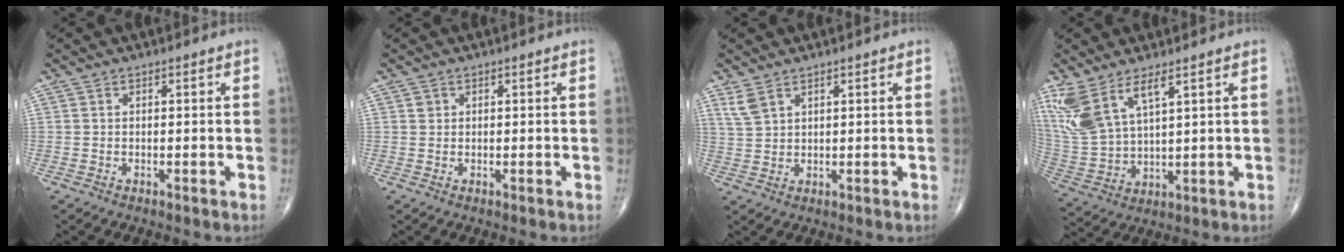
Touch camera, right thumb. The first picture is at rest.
{"total": 0.9, "force": [0.3, 0.8, 0.2], "torque": [0.004, 0.000, 0.004]}
{"total": 3.2, "force": [2.3, 1.5, 1.7], "torque": [-0.036, -0.003, 0.056]}
{"total": 11.9, "force": [7.0, 4.3, 8.7], "torque": [-0.199, -0.026, 0.160]}